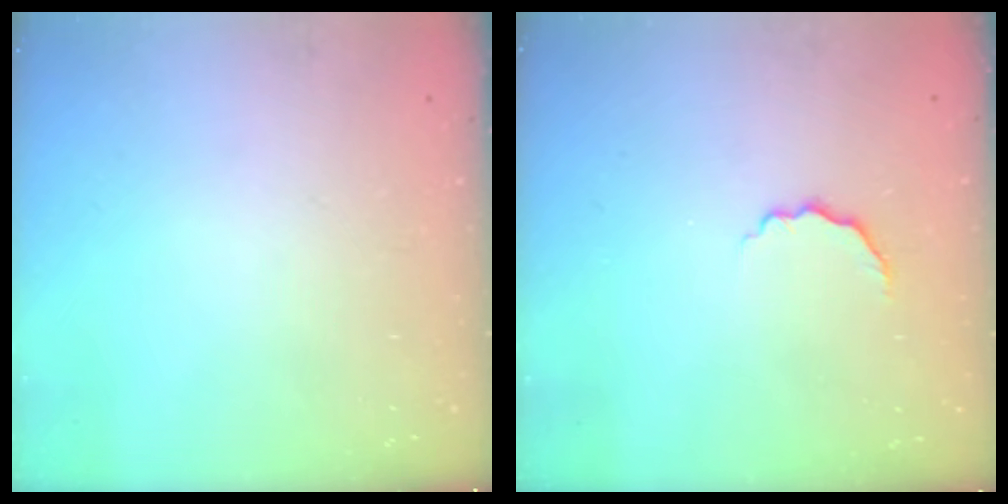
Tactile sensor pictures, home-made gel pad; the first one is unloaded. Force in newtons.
{"total": 5.0, "press": 4.9, "slide": 0.6}